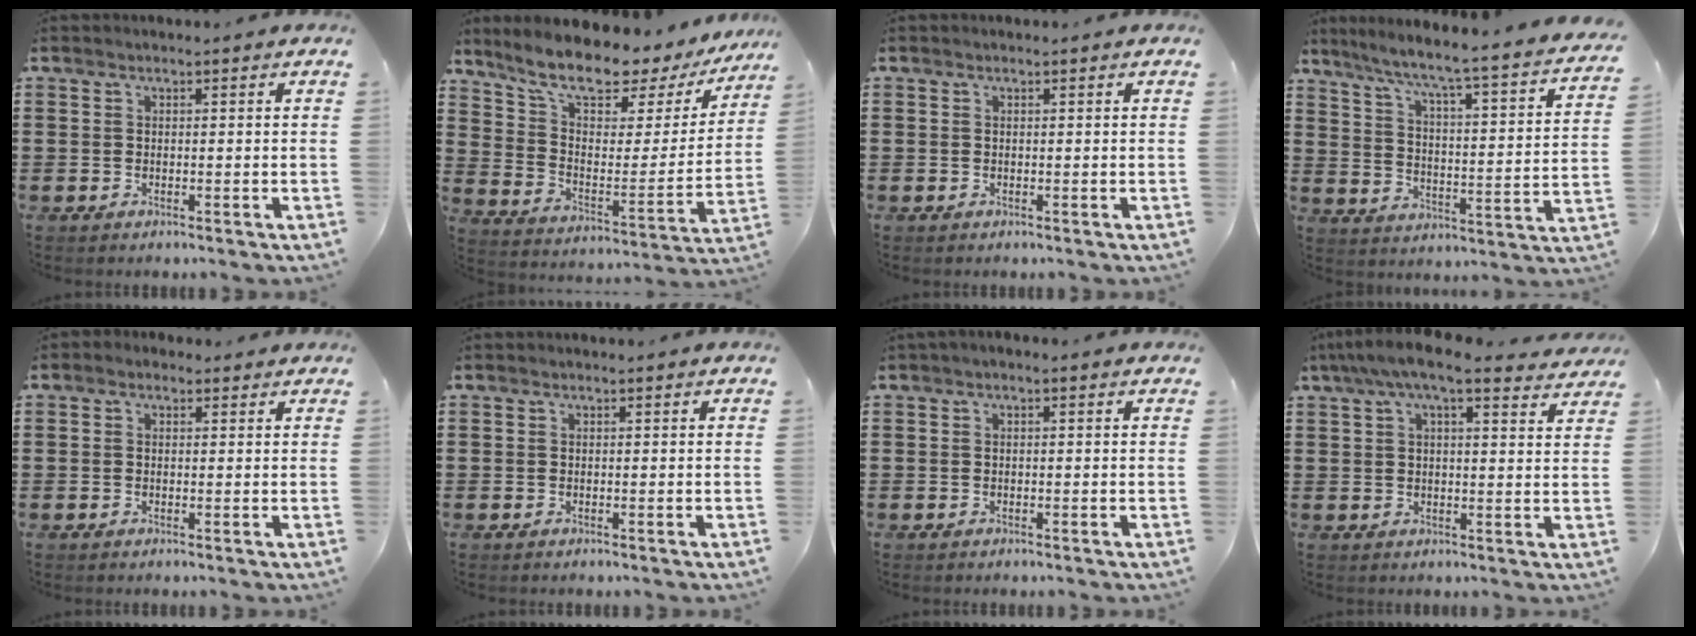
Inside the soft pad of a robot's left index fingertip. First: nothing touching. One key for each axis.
{"total": 9.8, "fx": 8.1, "fy": 2.4, "fz": 4.9, "tx": -0.108, "ty": -0.060, "tz": 0.134}
{"total": 0.0}
{"total": 4.6, "fx": 3.7, "fy": -0.9, "fz": 2.6, "tx": -0.071, "ty": -0.051, "tz": 0.047}
{"total": 0.8, "fx": 0.1, "fy": 0.7, "fz": 0.5, "tx": -0.011, "ty": 0.006, "tz": 0.000}
{"total": 0.0}
{"total": 0.7, "fx": -0.5, "fy": 0.2, "fz": 0.4, "tx": -0.009, "ty": -0.002, "tz": -0.009}
{"total": 6.7, "fx": 5.2, "fy": 0.9, "fz": 4.1, "tx": -0.094, "ty": -0.010, "tz": 0.093}